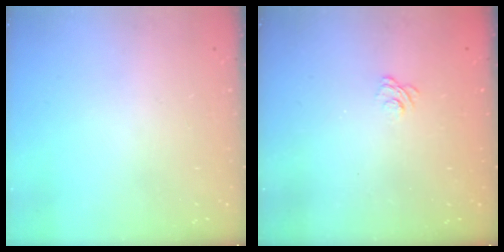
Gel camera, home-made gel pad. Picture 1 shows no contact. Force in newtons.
{"total": 2.1, "press": 1.8, "slide": 1.1}